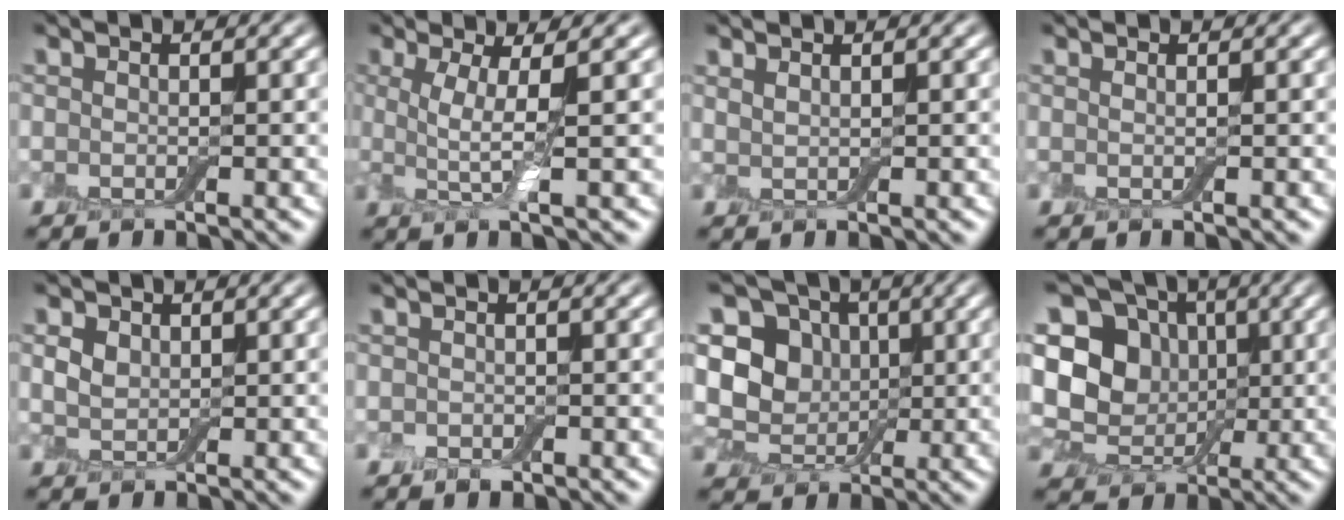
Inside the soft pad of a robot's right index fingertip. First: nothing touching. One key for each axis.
{"total": 4.2, "fx": 0.5, "fy": 0.8, "fz": 4.1, "tx": -0.082, "ty": 0.000, "tz": 0.006}
{"total": 0.9, "fx": 0.8, "fy": 0.2, "fz": 0.4, "tx": -0.009, "ty": -0.001, "tz": 0.013}
{"total": 0.7, "fx": 0.3, "fy": 0.2, "fz": 0.6, "tx": -0.008, "ty": -0.004, "tz": -0.003}
{"total": 1.6, "fx": 0.8, "fy": 1.2, "fz": 0.8, "tx": -0.020, "ty": 0.001, "tz": 0.016}
{"total": 0.7, "fx": -0.3, "fy": 0.6, "fz": 0.4, "tx": -0.006, "ty": -0.004, "tz": -0.007}
{"total": 5.7, "fx": 0.9, "fy": 5.0, "fz": 2.6, "tx": -0.035, "ty": -0.001, "tz": 0.000}
{"total": 7.7, "fx": 1.0, "fy": 6.5, "fz": 4.0, "tx": -0.074, "ty": -0.002, "tz": 0.002}